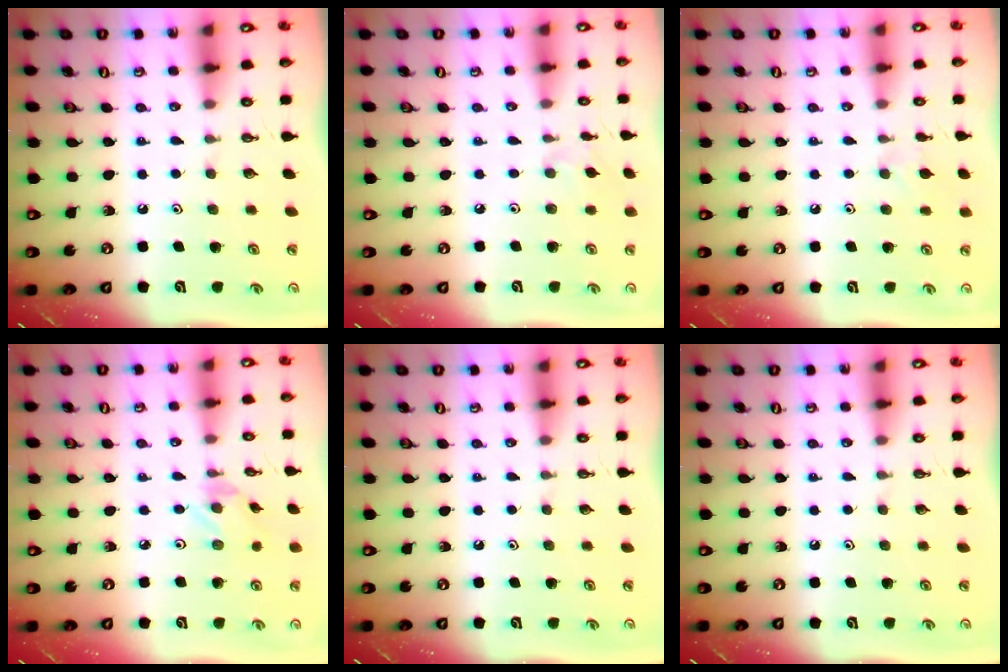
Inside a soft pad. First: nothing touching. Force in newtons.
{"total": 2.9, "press": 2.8, "slide": 0.6}
{"total": 5.3, "press": 5.2, "slide": 0.9}
{"total": 1.3, "press": 1.3, "slide": 0.1}
{"total": 0.0}
{"total": 0.0}